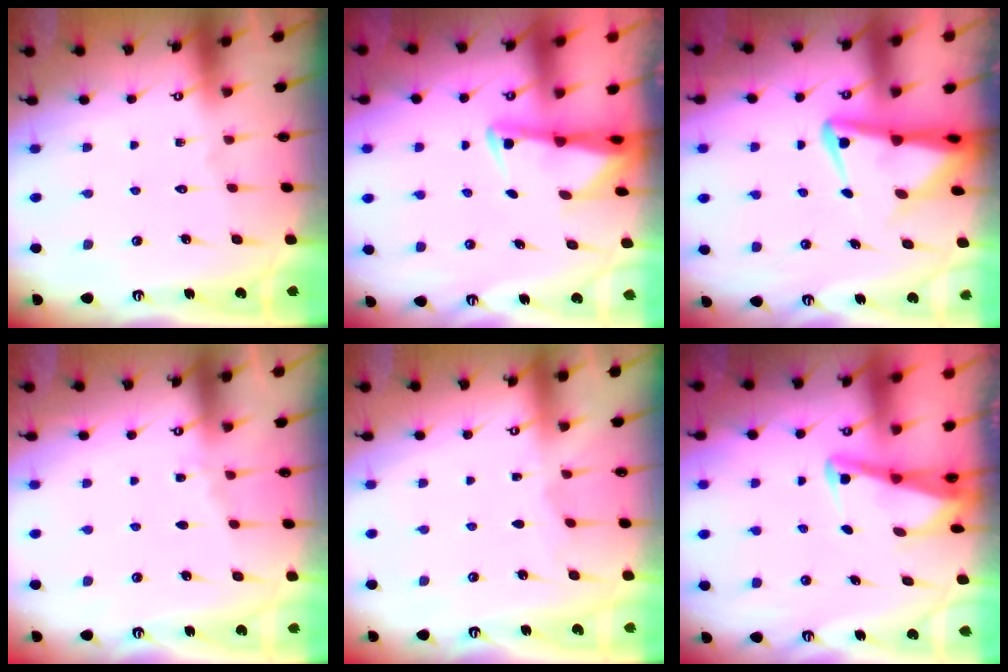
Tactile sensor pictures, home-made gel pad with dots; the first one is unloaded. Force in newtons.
{"total": 2.2, "press": 2.2, "slide": 0.4}
{"total": 5.5, "press": 5.4, "slide": 1.3}
{"total": 3.9, "press": 3.9, "slide": 0.5}
{"total": 3.0, "press": 3.0, "slide": 0.4}
{"total": 3.0, "press": 3.0, "slide": 0.3}